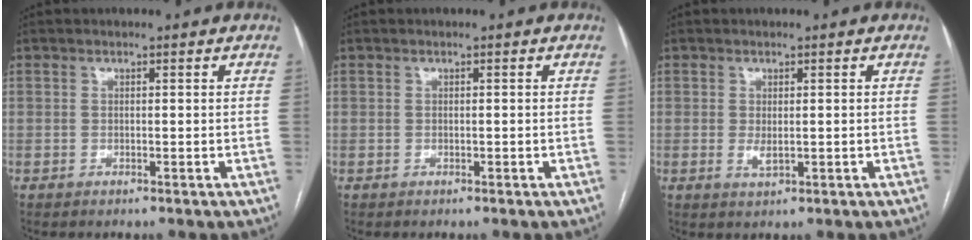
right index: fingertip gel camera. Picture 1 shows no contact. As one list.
[{"total": 0.0}, {"total": 1.5, "force": [0.0, 0.6, 1.3], "torque": [-0.025, -0.006, 0.006]}]